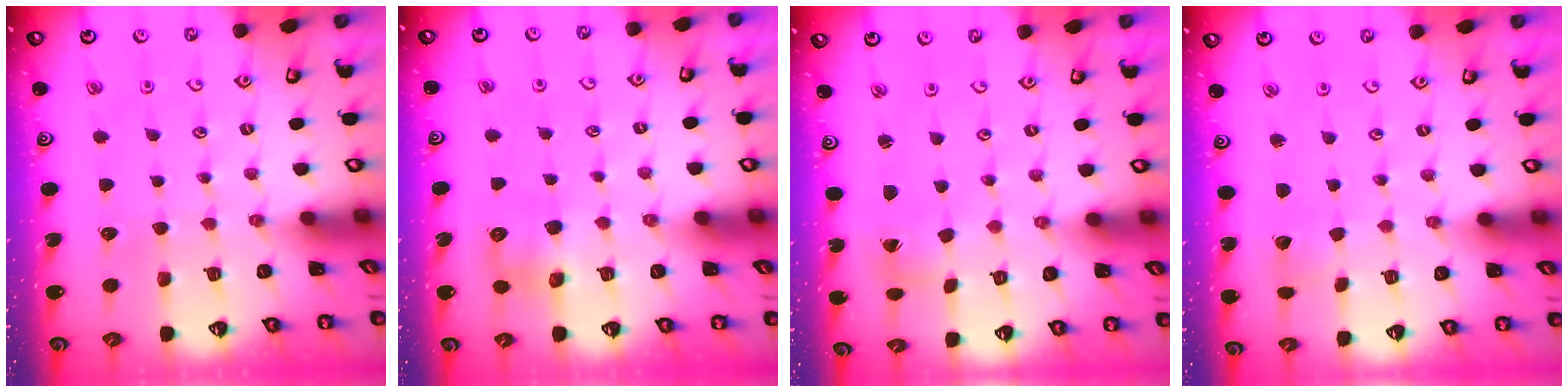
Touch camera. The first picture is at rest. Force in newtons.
{"total": 6.5, "press": 6.5, "slide": 0.5}
{"total": 2.1, "press": 2.1, "slide": 0.2}
{"total": 2.3, "press": 2.3, "slide": 0.2}